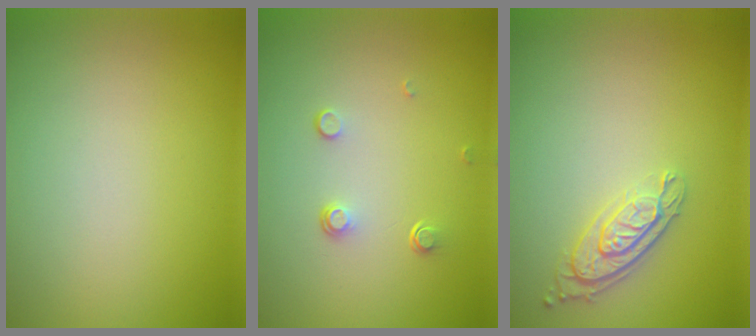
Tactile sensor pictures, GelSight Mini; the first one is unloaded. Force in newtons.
{"total": 1.0, "press": 0.7, "slide": 0.8}
{"total": 3.0, "press": 2.3, "slide": 1.9}